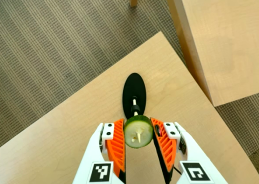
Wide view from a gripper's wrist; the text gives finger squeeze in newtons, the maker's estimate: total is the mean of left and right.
{"total": 14.0, "left": 14.3, "right": 13.7}